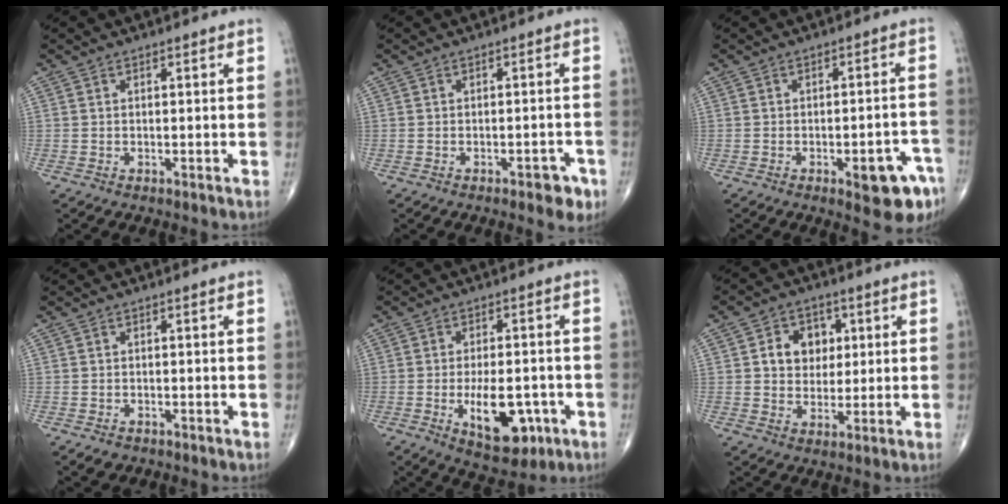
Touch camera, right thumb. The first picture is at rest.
{"total": 3.7, "force": [-2.1, 1.7, 2.6], "torque": [-0.020, 0.013, -0.022]}
{"total": 8.8, "force": [-4.3, 3.0, 7.1], "torque": [-0.069, 0.026, -0.045]}
{"total": 1.8, "force": [-1.1, 1.2, 0.6], "torque": [-0.008, 0.002, -0.013]}
{"total": 11.3, "force": [-3.6, 5.7, 9.1], "torque": [-0.116, 0.007, -0.042]}
{"total": 7.9, "force": [1.8, 6.4, 4.2], "torque": [-0.024, -0.001, 0.028]}